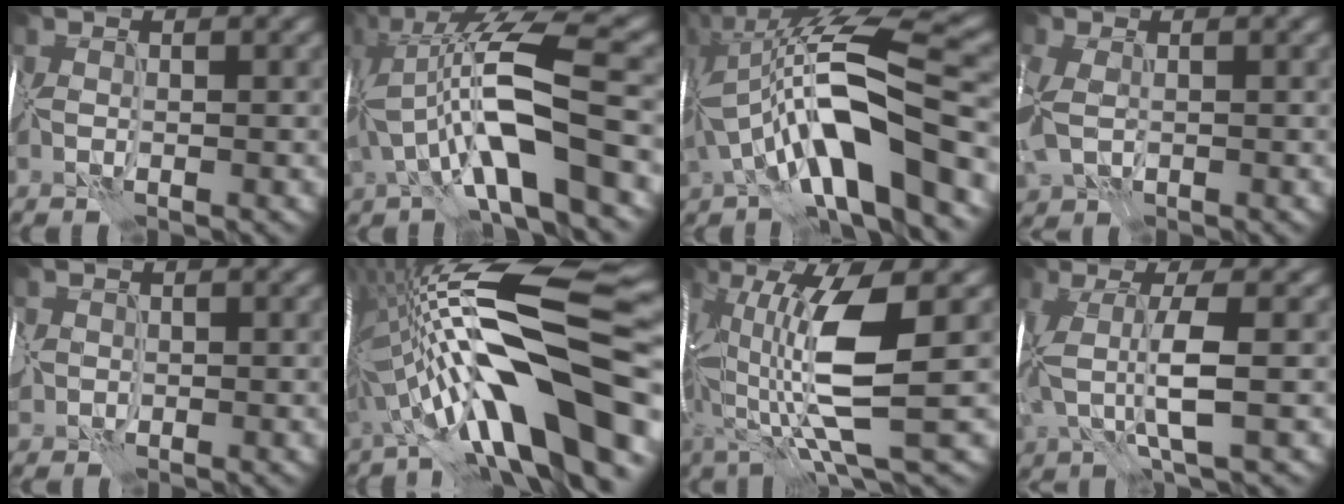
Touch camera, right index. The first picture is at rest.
{"total": 10.8, "force": [-2.1, 3.7, 9.9], "torque": [-0.187, 0.020, -0.046]}
{"total": 13.5, "force": [-3.6, 5.0, 12.1], "torque": [-0.216, 0.014, -0.061]}
{"total": 6.1, "force": [-0.6, 4.6, 4.1], "torque": [-0.117, -0.005, 0.002]}
{"total": 2.0, "force": [-0.6, 1.9, 0.4], "torque": [-0.017, 0.002, -0.011]}
{"total": 17.1, "force": [-2.2, 5.0, 16.2], "torque": [-0.267, 0.039, -0.045]}
{"total": 10.9, "force": [0.4, 3.1, 10.5], "torque": [-0.210, -0.001, 0.012]}
{"total": 5.0, "force": [-0.4, 1.5, 4.7], "torque": [-0.115, 0.000, -0.003]}